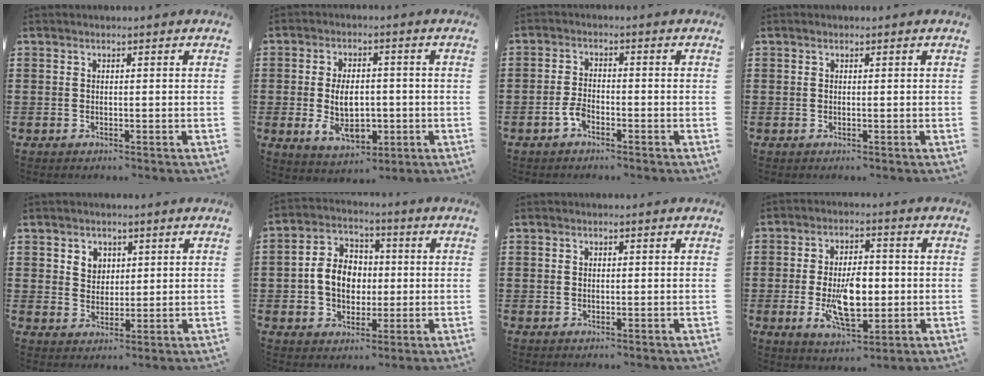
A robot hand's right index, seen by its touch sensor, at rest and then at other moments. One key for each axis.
{"total": 7.9, "fx": -1.2, "fy": 4.5, "fz": 6.3, "tx": -0.109, "ty": -0.006, "tz": -0.027}
{"total": 2.8, "fx": -1.6, "fy": 1.1, "fz": 2.0, "tx": -0.054, "ty": -0.006, "tz": -0.034}
{"total": 0.0}
{"total": 3.3, "fx": 1.7, "fy": 2.7, "fz": 0.5, "tx": -0.022, "ty": 0.010, "tz": 0.032}
{"total": 7.6, "fx": -0.5, "fy": 6.1, "fz": 4.5, "tx": -0.105, "ty": 0.011, "tz": -0.014}
{"total": 0.6, "fx": 0.1, "fy": 0.4, "fz": 0.4, "tx": -0.009, "ty": 0.001, "tz": 0.003}
{"total": 9.6, "fx": -1.4, "fy": 4.8, "fz": 8.2, "tx": -0.152, "ty": -0.007, "tz": -0.027}